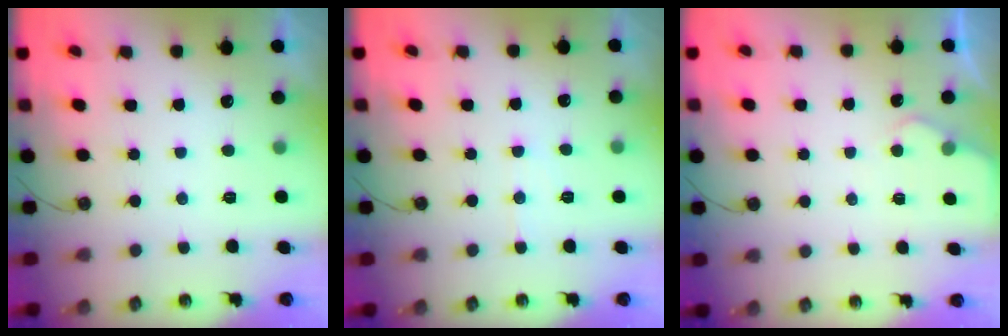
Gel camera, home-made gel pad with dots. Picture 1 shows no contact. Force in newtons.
{"total": 5.2, "press": 5.1, "slide": 0.6}
{"total": 3.4, "press": 3.4, "slide": 0.4}